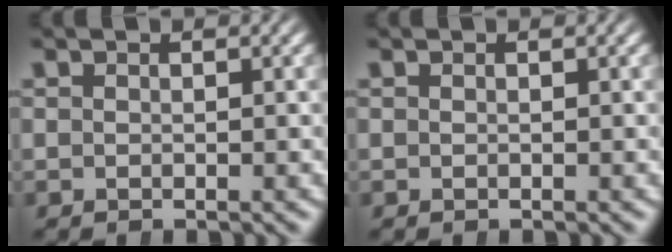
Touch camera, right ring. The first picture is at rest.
{"total": 0.0}